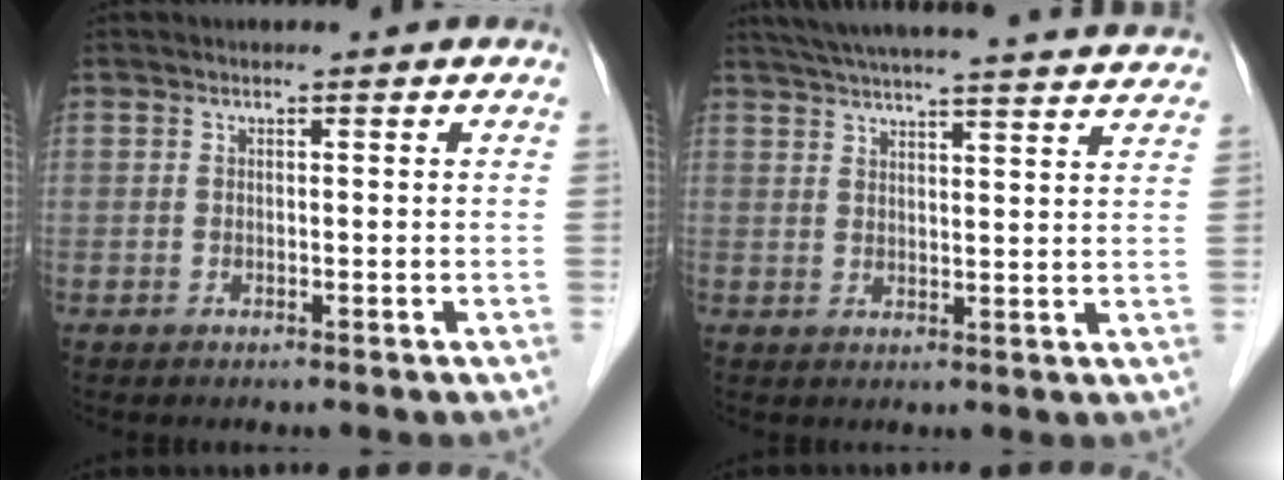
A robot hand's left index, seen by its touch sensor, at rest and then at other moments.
{"total": 24.9, "force": [23.1, 1.0, 9.3], "torque": [-0.152, -0.001, 0.295]}